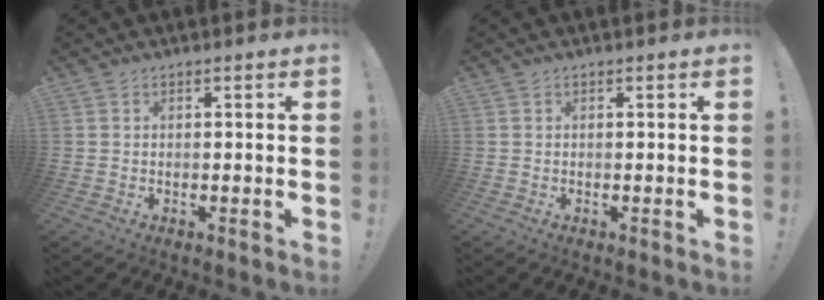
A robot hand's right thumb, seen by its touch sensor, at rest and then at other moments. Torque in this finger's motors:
{"motor_torque": [-0.02, -0.03, 0.10, -0.02, 0.07]}